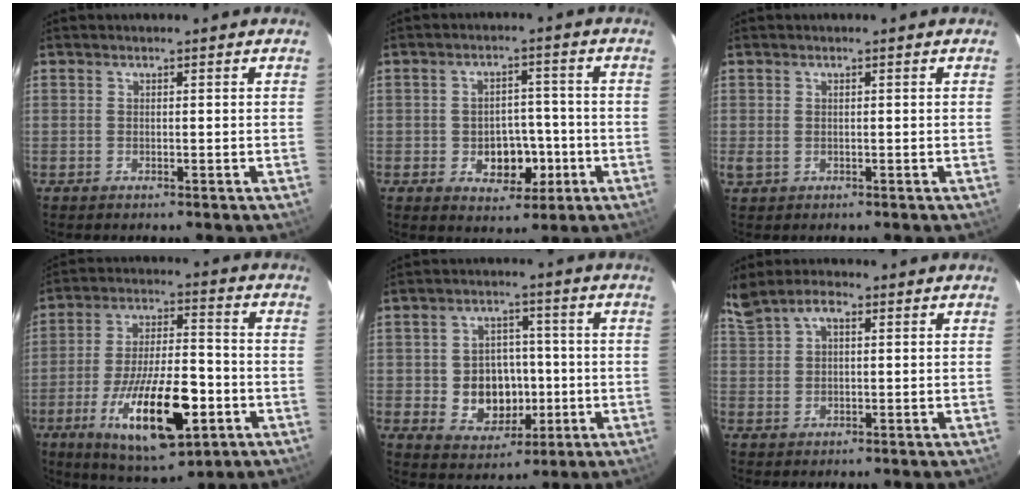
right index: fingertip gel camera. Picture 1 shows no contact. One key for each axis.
{"total": 7.4, "fx": -2.4, "fy": 5.5, "fz": 4.2, "tx": -0.078, "ty": 0.009, "tz": -0.018}
{"total": 1.3, "fx": -0.1, "fy": 1.0, "fz": 0.9, "tx": -0.017, "ty": -0.003, "tz": 0.001}
{"total": 19.7, "fx": -8.0, "fy": 7.2, "fz": 16.5, "tx": -0.311, "ty": -0.020, "tz": -0.119}
{"total": 9.7, "fx": -1.6, "fy": 8.2, "fz": 4.9, "tx": -0.109, "ty": 0.013, "tz": -0.008}
{"total": 5.6, "fx": 3.1, "fy": 2.8, "fz": 3.7, "tx": -0.073, "ty": 0.014, "tz": 0.061}